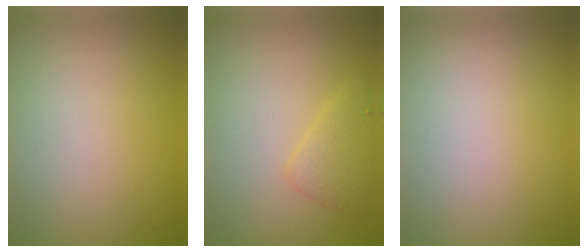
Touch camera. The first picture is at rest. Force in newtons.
{"total": 2.0, "press": 2.0, "slide": 0.1}
{"total": 0.0}